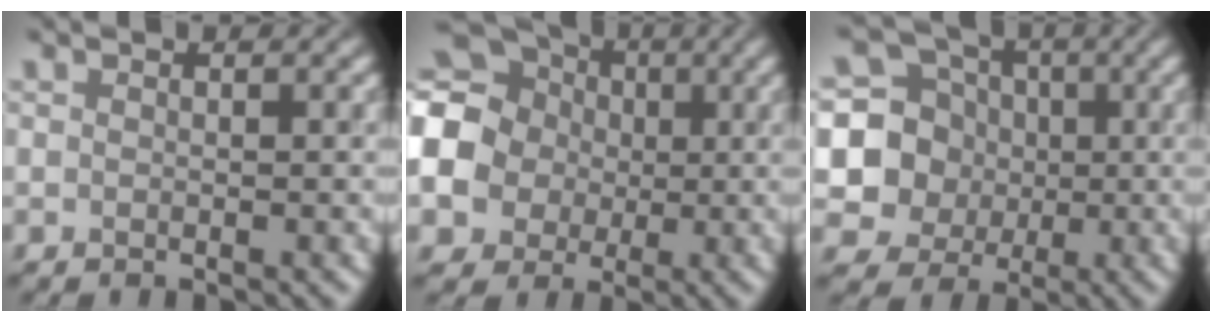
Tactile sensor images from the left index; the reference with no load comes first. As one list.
[{"total": 17.1, "force": [0.4, 15.9, 6.2], "torque": [-0.177, 0.001, -0.038]}, {"total": 7.0, "force": [-0.1, 6.7, 2.3], "torque": [-0.051, -0.002, -0.022]}]